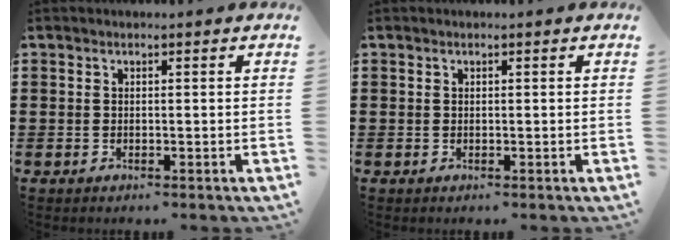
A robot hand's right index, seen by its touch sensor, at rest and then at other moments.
{"total": 0.0}